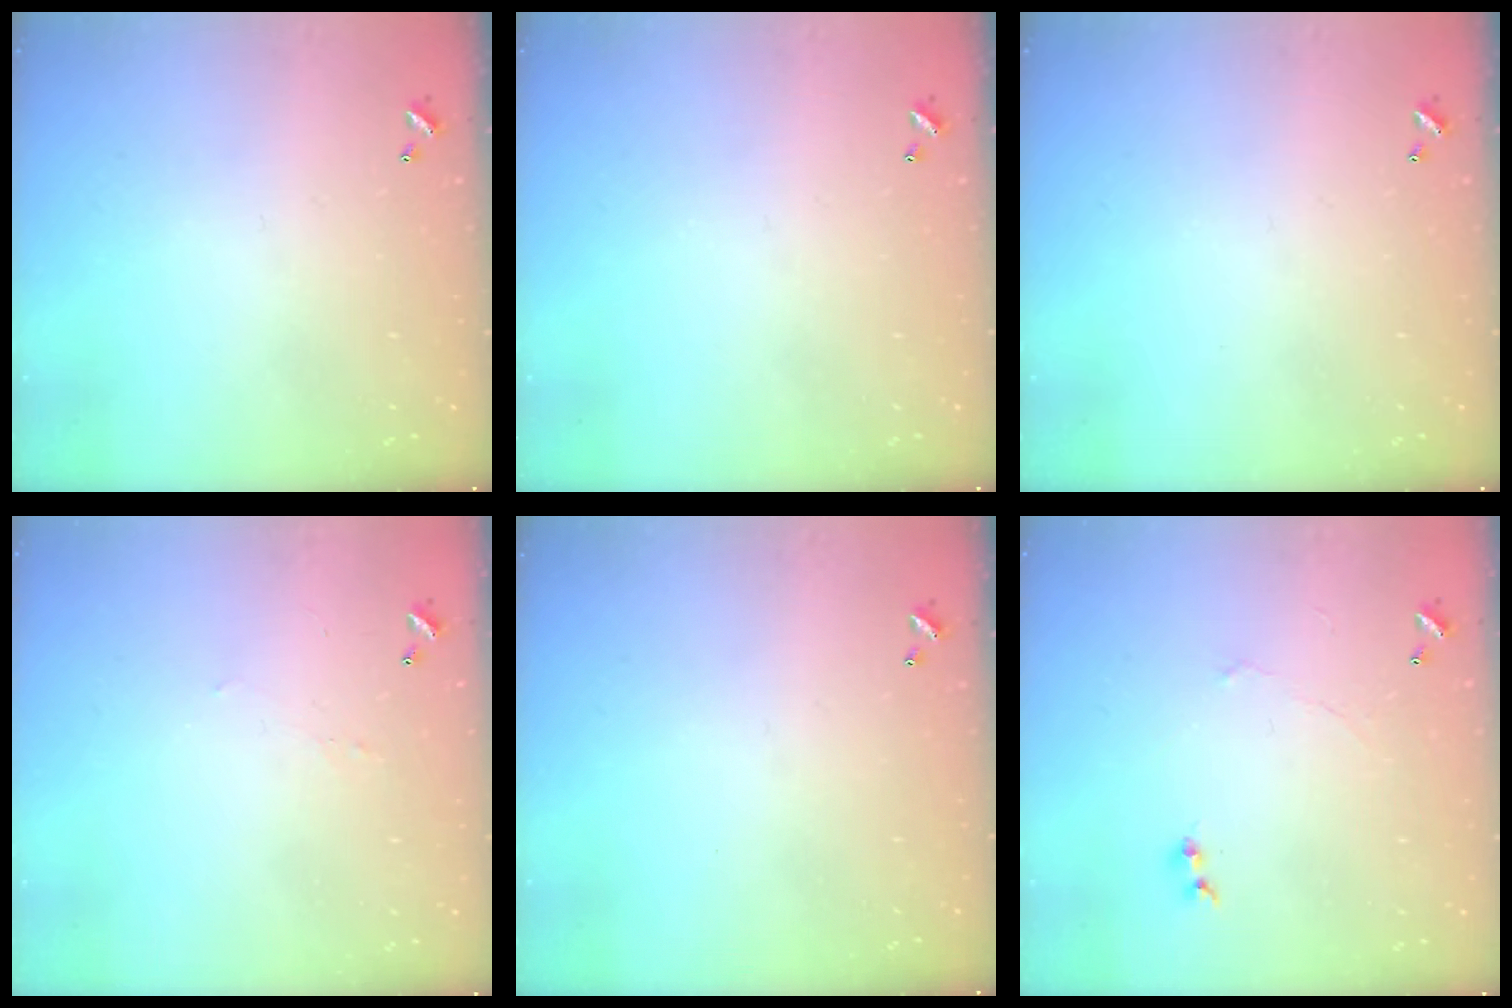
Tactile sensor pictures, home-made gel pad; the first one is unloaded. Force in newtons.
{"total": 0.0}
{"total": 0.0}
{"total": 2.2, "press": 2.1, "slide": 0.4}
{"total": 0.0}
{"total": 0.7, "press": 0.4, "slide": 0.6}